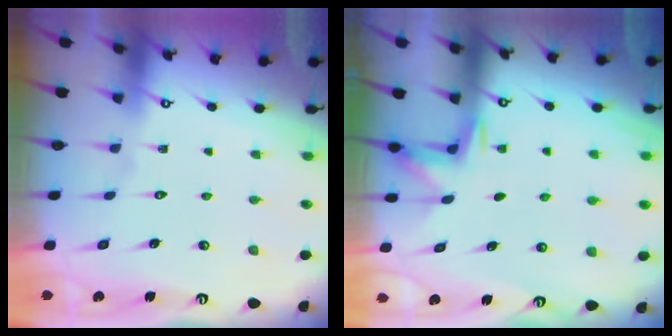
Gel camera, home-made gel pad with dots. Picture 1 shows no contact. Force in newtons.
{"total": 3.1, "press": 2.8, "slide": 1.3}